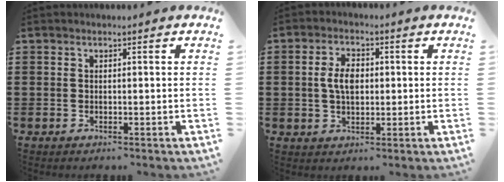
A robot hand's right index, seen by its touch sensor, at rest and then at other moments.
{"total": 4.7, "force": [0.3, 2.7, 3.8], "torque": [-0.086, 0.009, 0.001]}